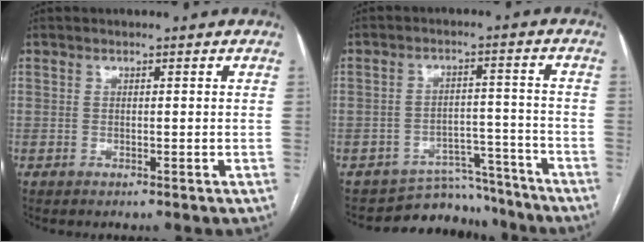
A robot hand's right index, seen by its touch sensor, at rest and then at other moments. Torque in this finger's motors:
{"motor_torque": [-0.02, -0.01, 0.05, -0.02]}